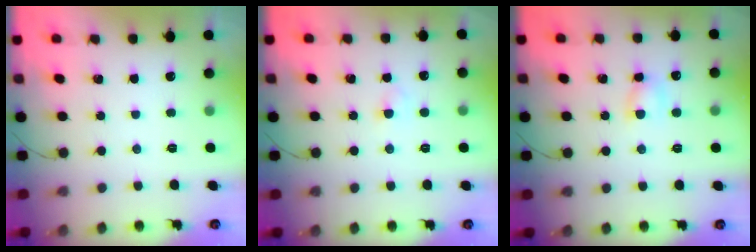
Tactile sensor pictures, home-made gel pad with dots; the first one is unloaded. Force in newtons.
{"total": 2.6, "press": 2.4, "slide": 1.0}
{"total": 4.3, "press": 4.3, "slide": 0.7}